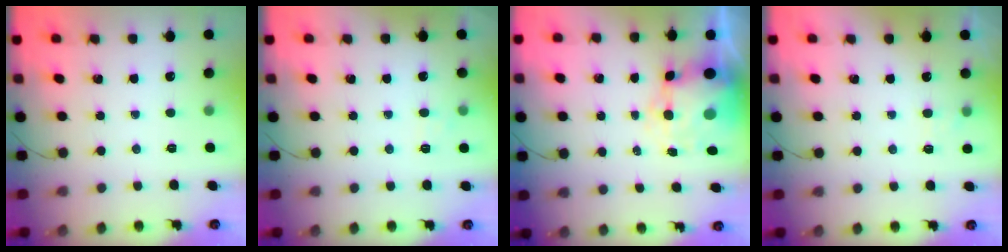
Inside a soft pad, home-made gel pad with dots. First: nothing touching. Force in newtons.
{"total": 5.0, "press": 4.9, "slide": 1.2}
{"total": 8.8, "press": 8.5, "slide": 2.0}
{"total": 1.6, "press": 1.2, "slide": 1.1}